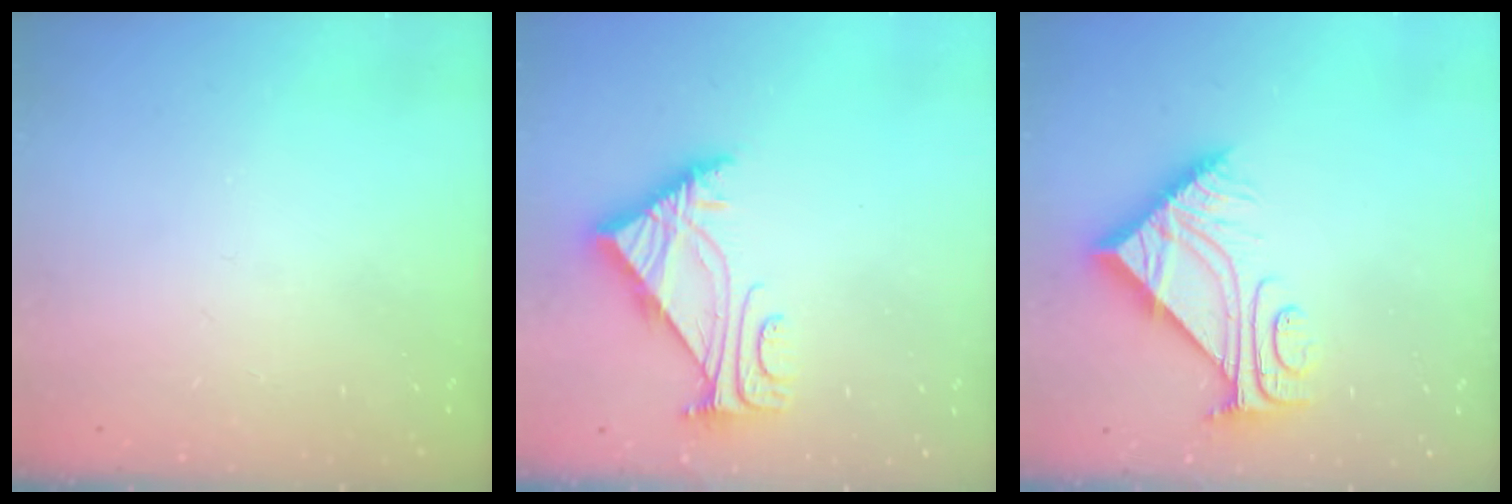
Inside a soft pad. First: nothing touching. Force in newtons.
{"total": 5.4, "press": 5.3, "slide": 0.9}
{"total": 9.0, "press": 8.9, "slide": 1.0}